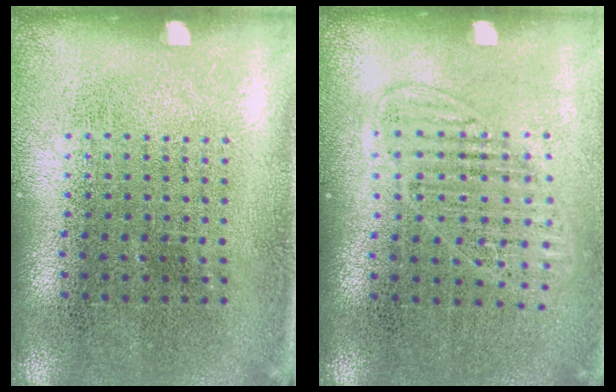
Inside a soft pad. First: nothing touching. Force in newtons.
{"total": 1.2, "press": 1.1, "slide": 0.5}